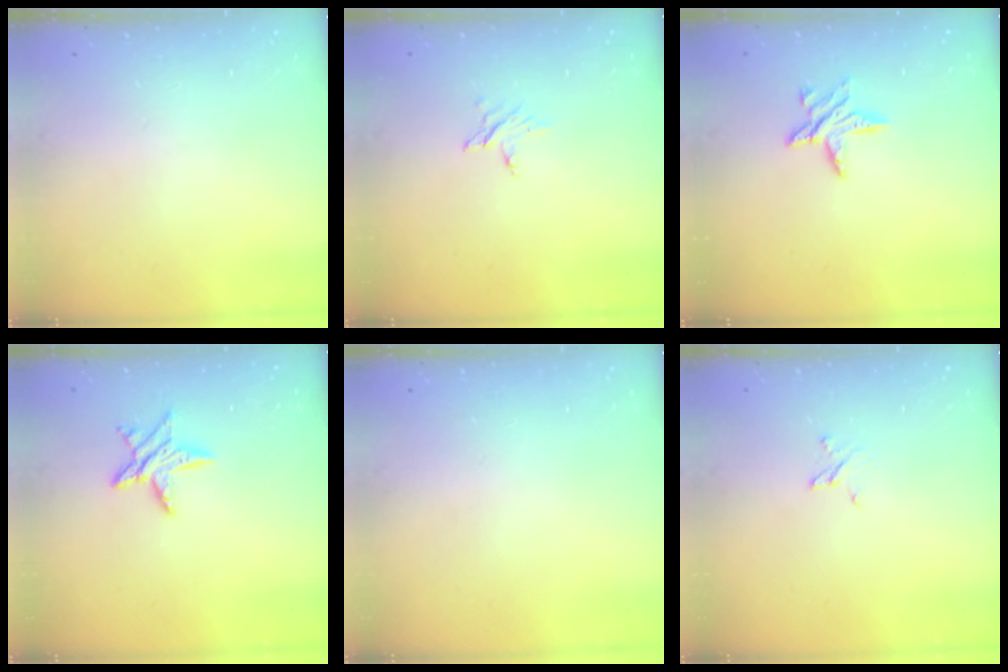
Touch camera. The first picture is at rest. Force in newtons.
{"total": 2.8, "press": 2.8, "slide": 0.1}
{"total": 7.3, "press": 7.3, "slide": 0.5}
{"total": 8.2, "press": 8.2, "slide": 0.1}
{"total": 0.0}
{"total": 2.4, "press": 2.4, "slide": 0.2}